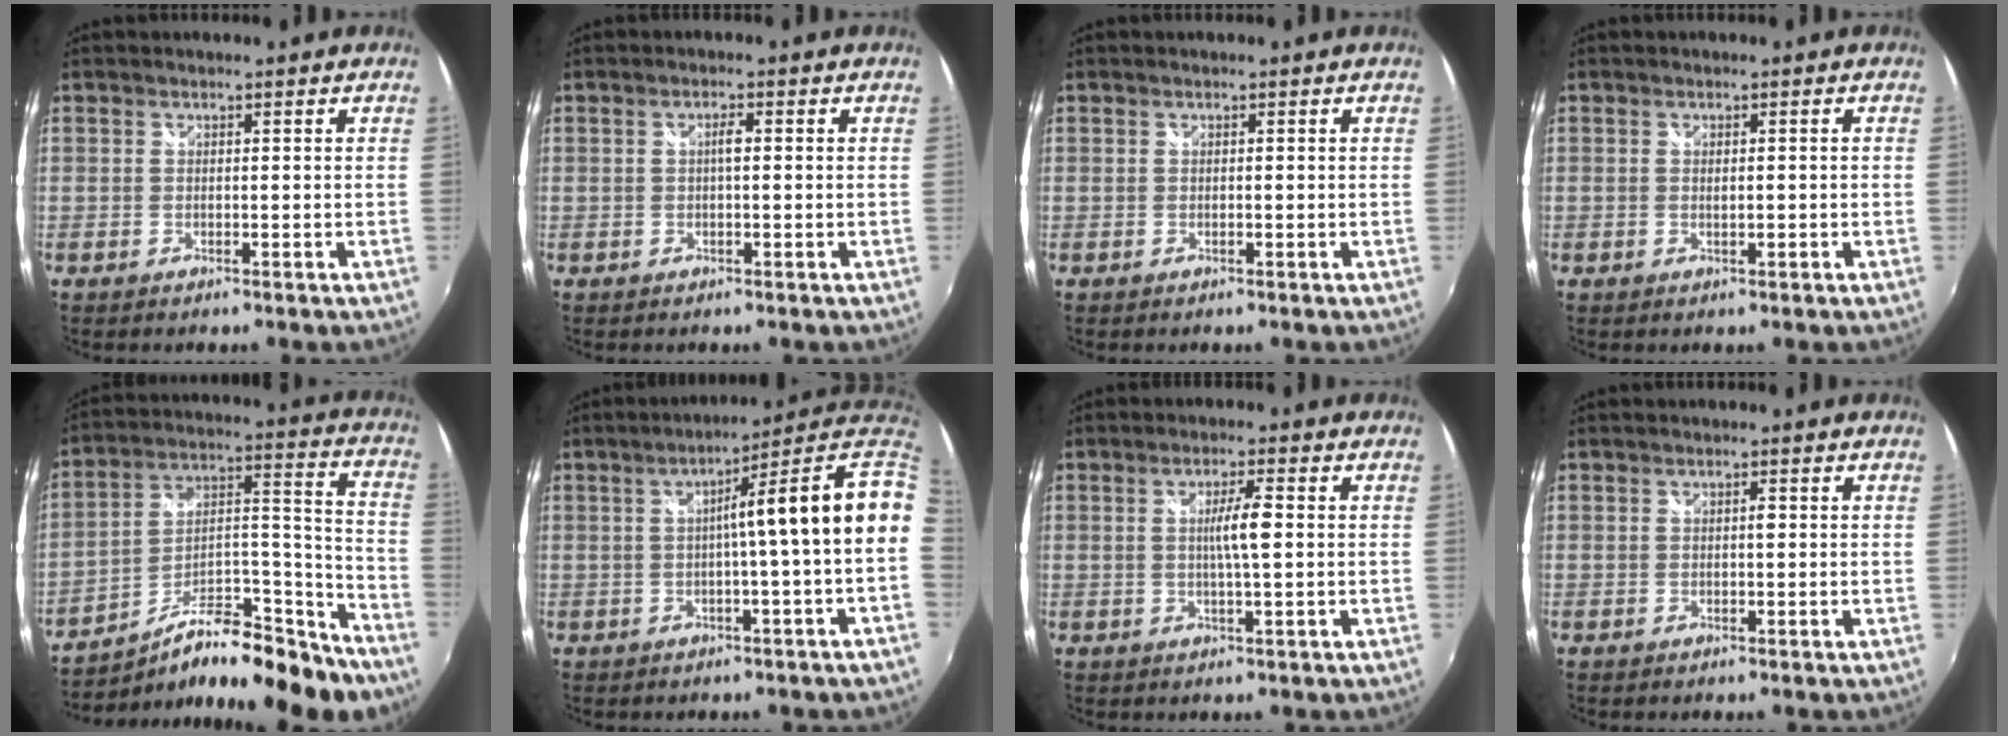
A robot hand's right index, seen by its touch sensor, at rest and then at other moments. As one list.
[{"total": 1.5, "force": [0.1, 0.4, 1.5], "torque": [-0.026, 0.004, -0.001]}, {"total": 0.0}, {"total": 1.3, "force": [-0.3, 0.5, 1.1], "torque": [-0.017, -0.002, -0.003]}, {"total": 21.7, "force": [-15.9, 7.1, 13.0], "torque": [-0.186, 0.022, -0.236]}, {"total": 11.7, "force": [1.3, -2.0, 11.4], "torque": [-0.140, 0.006, 0.015]}, {"total": 4.4, "force": [0.2, 0.0, 4.4], "torque": [-0.078, 0.000, 0.003]}, {"total": 0.8, "force": [0.0, 0.3, 0.7], "torque": [-0.011, 0.003, -0.001]}]